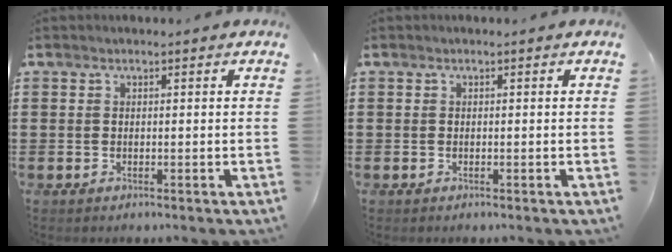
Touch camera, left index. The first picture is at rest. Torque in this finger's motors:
{"motor_torque": [0.02, 0.01, 0.00, 0.01]}